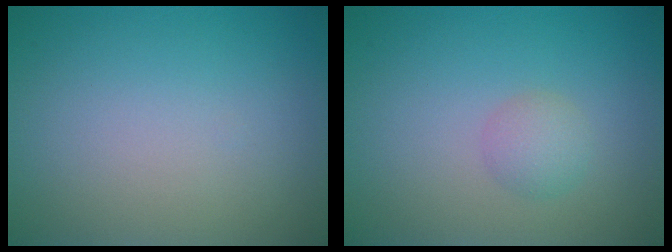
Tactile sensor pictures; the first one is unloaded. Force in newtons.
{"total": 1.7, "press": 1.7, "slide": 0.0}